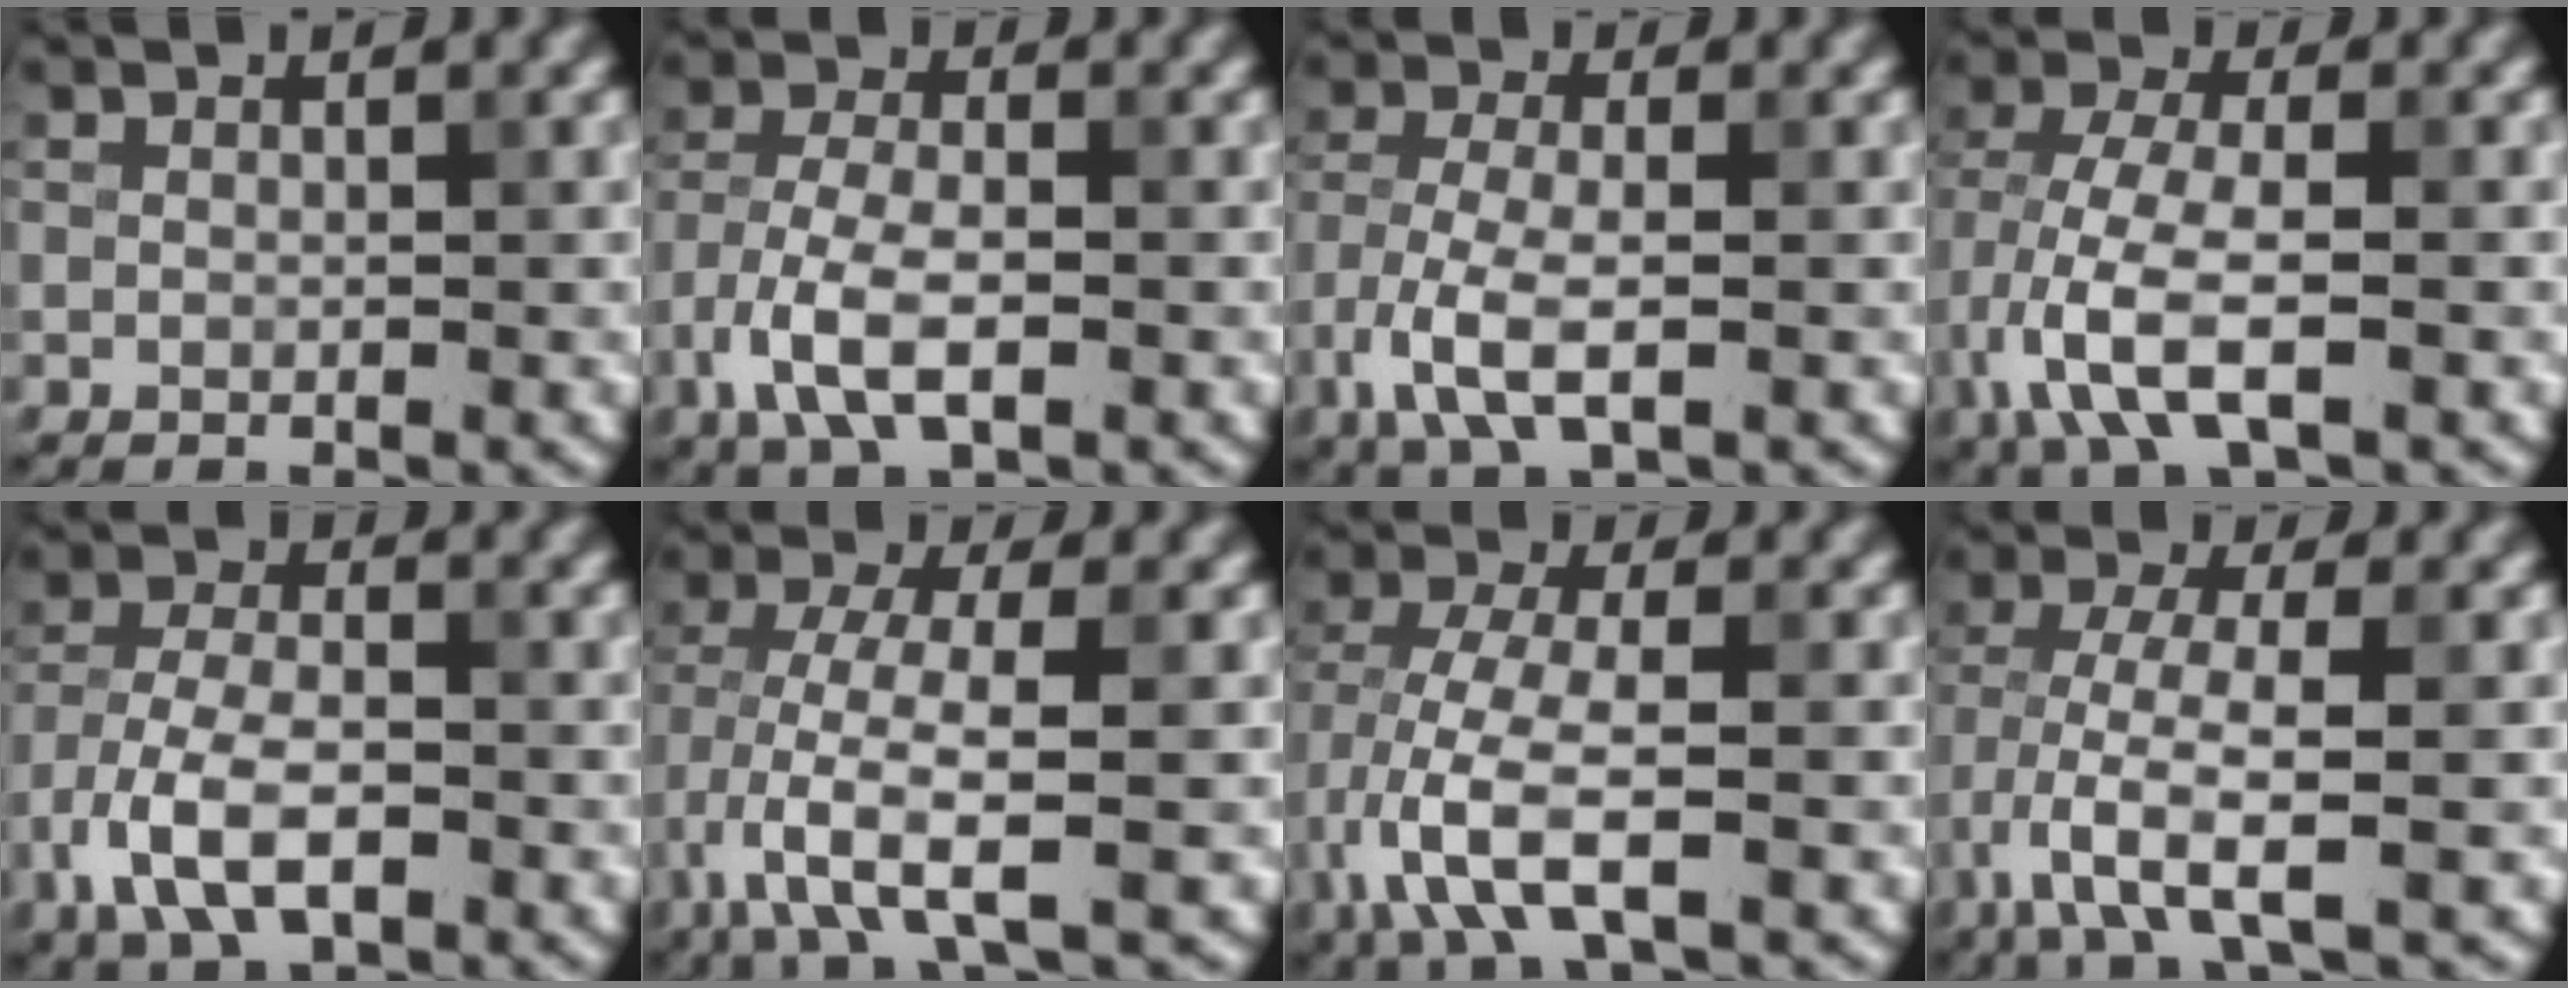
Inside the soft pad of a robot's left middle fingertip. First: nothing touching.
{"total": 6.0, "force": [-2.7, 2.7, 4.7], "torque": [-0.098, -0.002, -0.057]}
{"total": 5.5, "force": [-2.4, 2.2, 4.4], "torque": [-0.102, -0.004, -0.051]}
{"total": 7.2, "force": [-2.6, 3.1, 6.0], "torque": [-0.131, 0.005, -0.059]}
{"total": 6.8, "force": [-3.4, 3.4, 4.8], "torque": [-0.098, -0.002, -0.073]}
{"total": 6.7, "force": [-2.8, 1.7, 5.9], "torque": [-0.120, 0.001, -0.061]}
{"total": 6.6, "force": [-2.5, 2.5, 5.5], "torque": [-0.121, 0.004, -0.056]}
{"total": 6.1, "force": [-2.8, 1.5, 5.3], "torque": [-0.108, 0.001, -0.059]}